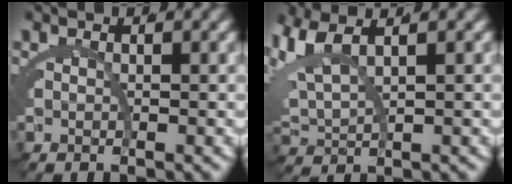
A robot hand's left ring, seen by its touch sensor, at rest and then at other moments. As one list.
[{"total": 3.8, "force": [2.6, 1.1, 2.6], "torque": [-0.088, 0.000, 0.061]}]